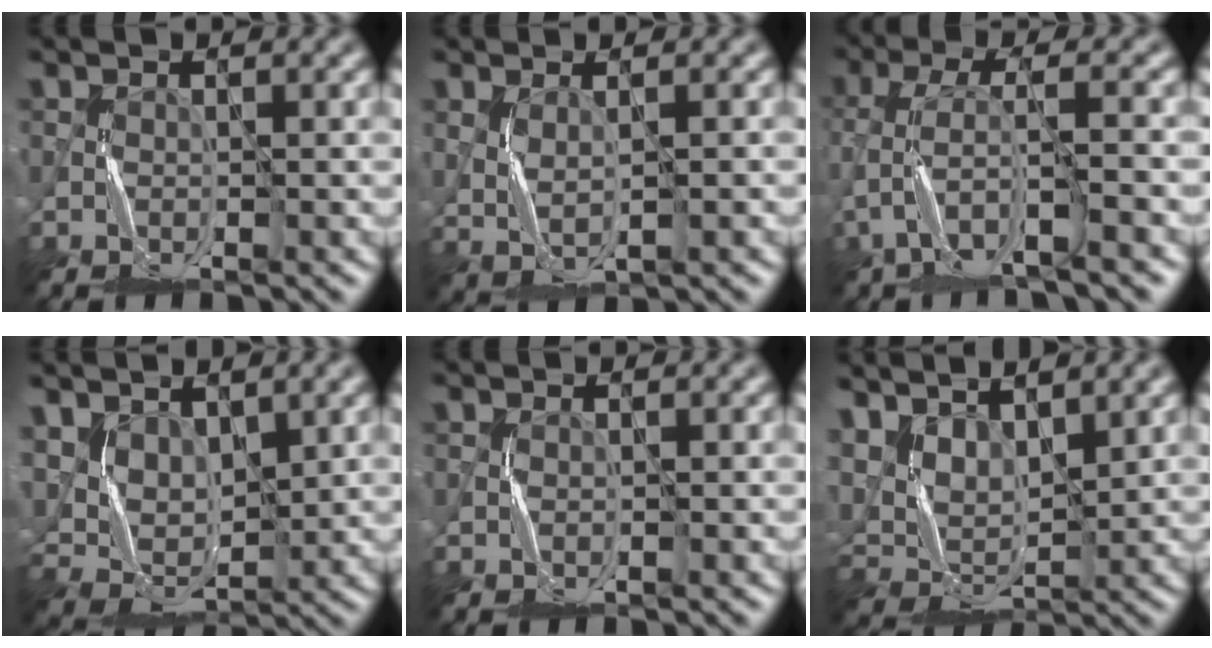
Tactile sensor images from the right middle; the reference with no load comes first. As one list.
[{"total": 1.8, "force": [0.5, 0.8, 1.5], "torque": [-0.043, -0.006, 0.018]}, {"total": 4.7, "force": [-2.6, 0.9, 3.9], "torque": [-0.090, 0.003, -0.053]}, {"total": 4.7, "force": [2.7, 2.9, 2.5], "torque": [-0.056, -0.004, 0.054]}, {"total": 0.0}, {"total": 5.4, "force": [4.3, 2.1, 2.5], "torque": [-0.070, 0.004, 0.076]}]